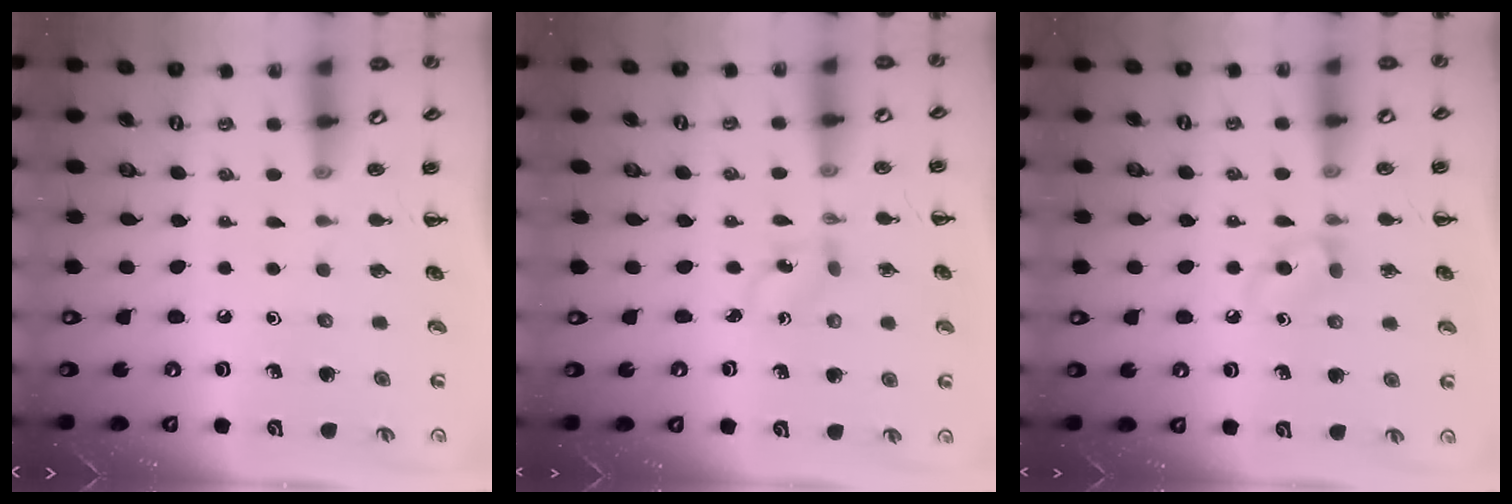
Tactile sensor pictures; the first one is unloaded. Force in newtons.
{"total": 0.9, "press": 0.8, "slide": 0.5}
{"total": 5.3, "press": 5.0, "slide": 1.8}